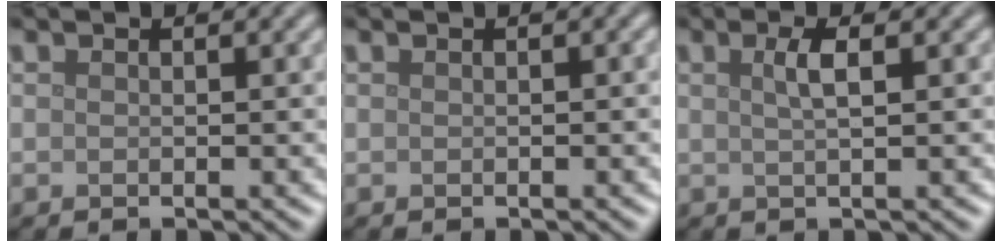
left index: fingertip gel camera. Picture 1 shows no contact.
{"total": 0.5, "force": [0.1, 0.1, 0.5], "torque": [-0.006, 0.006, 0.004]}
{"total": 2.2, "force": [0.7, 0.6, 2.0], "torque": [-0.031, 0.005, 0.007]}